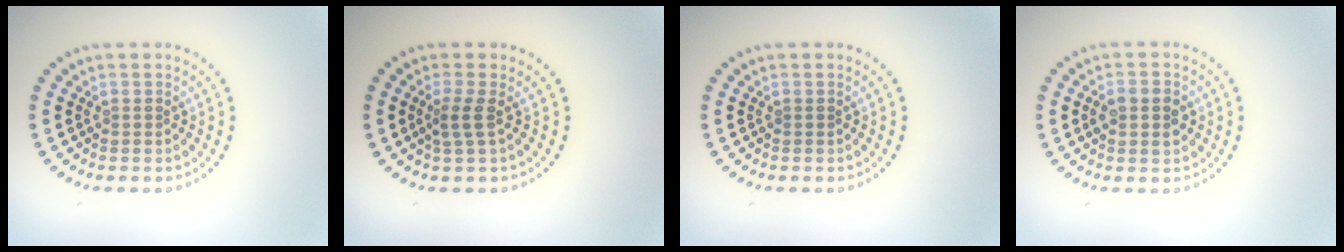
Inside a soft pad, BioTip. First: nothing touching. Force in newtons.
{"total": 1.9, "press": 1.5, "slide": 1.3}
{"total": 0.0}
{"total": 2.5, "press": 2.4, "slide": 0.2}